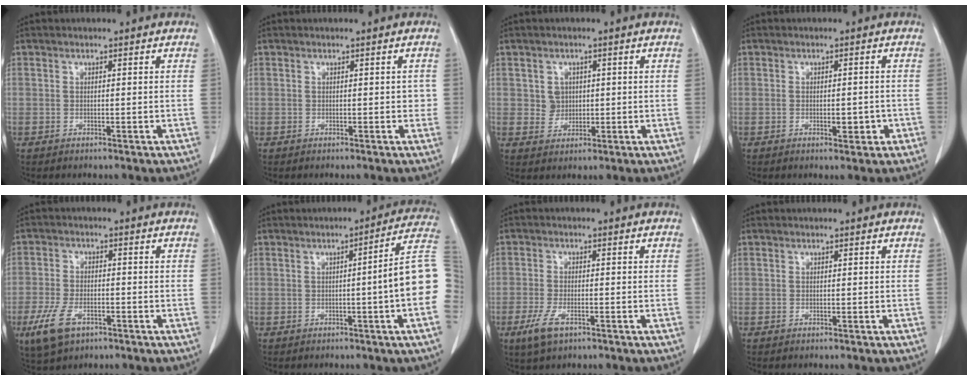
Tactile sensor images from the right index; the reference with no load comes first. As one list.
[{"total": 1.0, "force": [0.0, 0.7, 0.7], "torque": [0.000, 0.004, -0.001]}, {"total": 3.0, "force": [0.6, 2.8, 0.8], "torque": [-0.011, 0.003, 0.015]}, {"total": 2.5, "force": [-0.9, 1.1, 2.1], "torque": [-0.030, 0.001, -0.007]}, {"total": 6.7, "force": [-3.3, 3.4, 4.7], "torque": [-0.105, -0.007, -0.055]}, {"total": 10.5, "force": [-0.9, -1.1, 10.4], "torque": [-0.118, 0.013, -0.024]}, {"total": 4.3, "force": [-2.2, 1.6, 3.3], "torque": [-0.076, -0.007, -0.038]}, {"total": 0.0}]